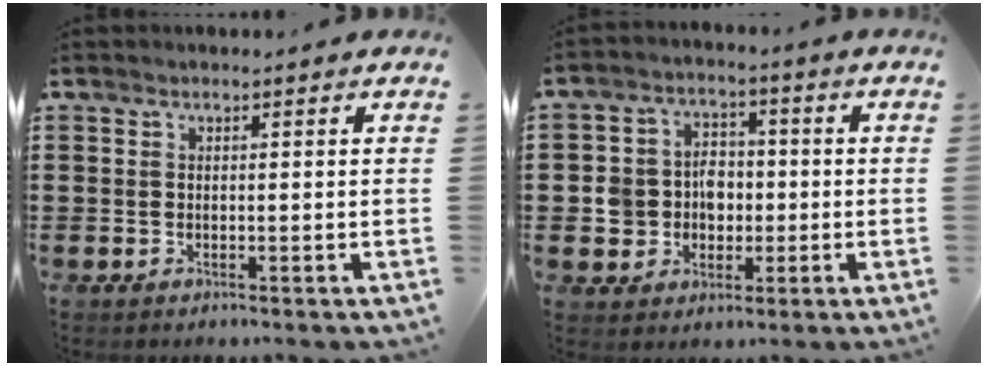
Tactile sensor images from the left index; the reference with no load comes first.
{"total": 6.3, "force": [-0.6, 5.8, 2.4], "torque": [-0.054, 0.016, -0.011]}